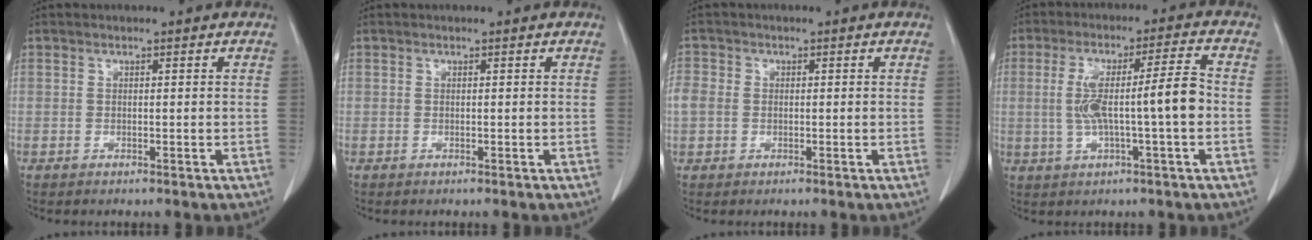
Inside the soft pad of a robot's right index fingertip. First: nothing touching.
{"total": 0.0}
{"total": 3.3, "force": [-0.1, 2.9, 1.7], "torque": [-0.051, 0.016, 0.000]}
{"total": 9.7, "force": [-0.7, 0.5, 9.7], "torque": [-0.174, 0.022, -0.012]}